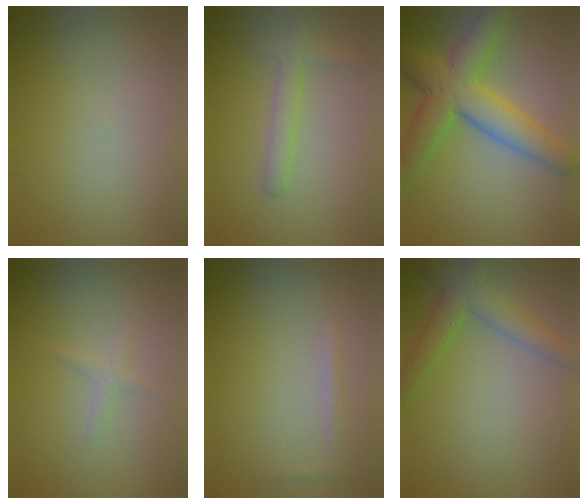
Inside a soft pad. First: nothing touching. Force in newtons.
{"total": 2.1, "press": 2.1, "slide": 0.1}
{"total": 7.9, "press": 7.9, "slide": 0.1}
{"total": 0.9, "press": 0.9, "slide": 0.1}
{"total": 0.8, "press": 0.8, "slide": 0.0}
{"total": 3.6, "press": 3.6, "slide": 0.2}